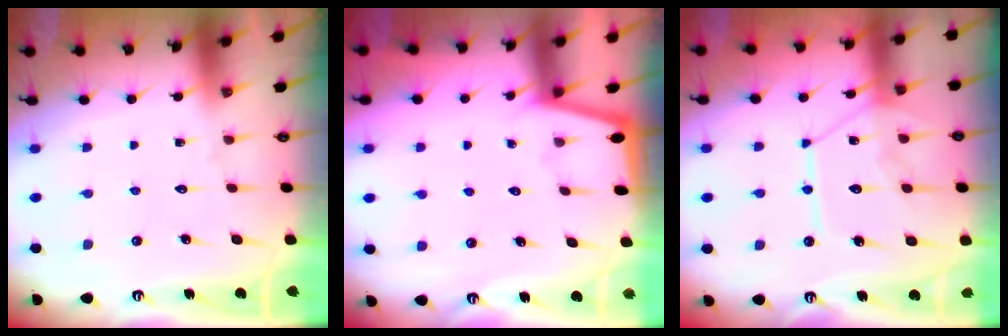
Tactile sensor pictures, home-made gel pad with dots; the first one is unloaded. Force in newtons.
{"total": 1.4, "press": 1.4, "slide": 0.2}
{"total": 13.9, "press": 13.8, "slide": 1.6}